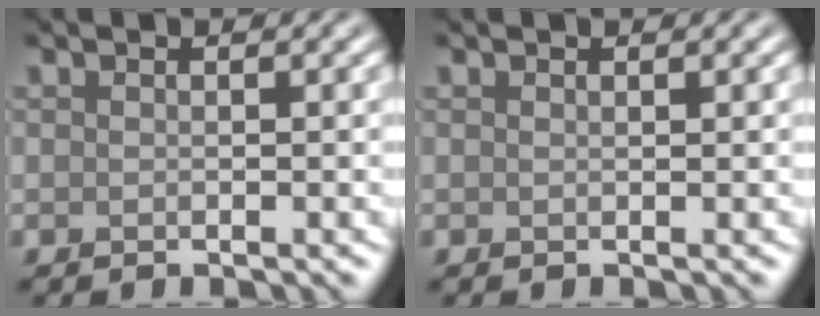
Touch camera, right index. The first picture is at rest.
{"total": 0.0}